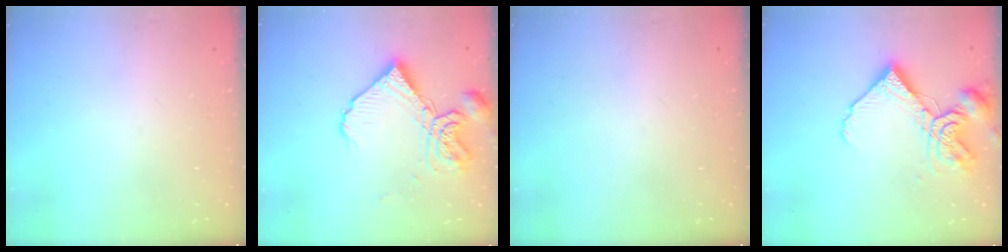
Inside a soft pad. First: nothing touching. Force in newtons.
{"total": 13.7, "press": 13.6, "slide": 1.7}
{"total": 0.0}
{"total": 11.9, "press": 11.8, "slide": 1.4}